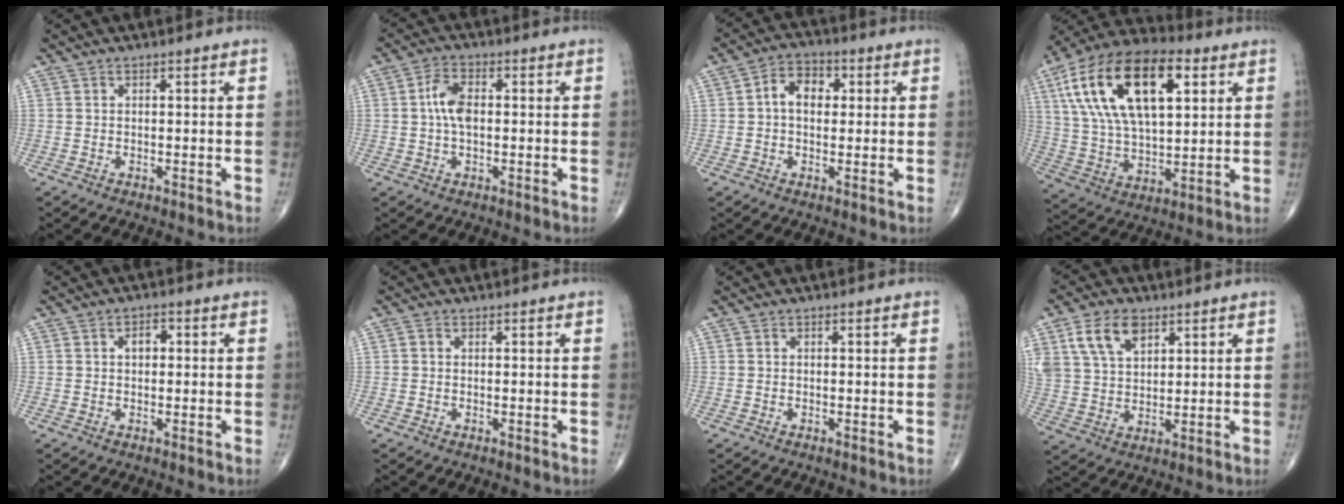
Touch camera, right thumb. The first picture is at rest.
{"total": 6.6, "force": [0.5, 3.6, 5.4], "torque": [-0.105, 0.011, 0.002]}
{"total": 6.8, "force": [1.0, 4.8, 4.7], "torque": [-0.056, 0.016, 0.007]}
{"total": 24.6, "force": [8.5, 12.1, 19.6], "torque": [-0.354, 0.001, 0.146]}
{"total": 2.7, "force": [0.3, 1.9, 1.9], "torque": [-0.024, 0.010, 0.002]}
{"total": 0.9, "force": [0.0, 0.8, 0.4], "torque": [-0.005, 0.001, -0.002]}
{"total": 0.0}
{"total": 10.2, "force": [5.1, 6.2, 6.3], "torque": [-0.107, -0.010, 0.102]}